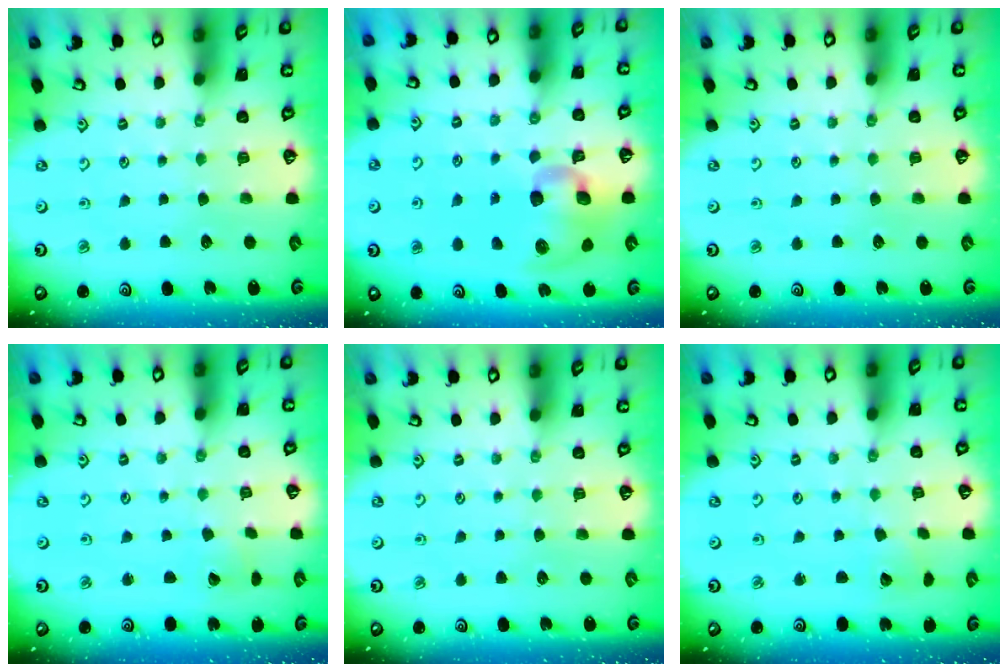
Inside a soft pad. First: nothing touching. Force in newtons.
{"total": 13.3, "press": 13.2, "slide": 2.0}
{"total": 0.0}
{"total": 2.7, "press": 2.7, "slide": 0.3}
{"total": 0.0}
{"total": 2.6, "press": 2.6, "slide": 0.3}